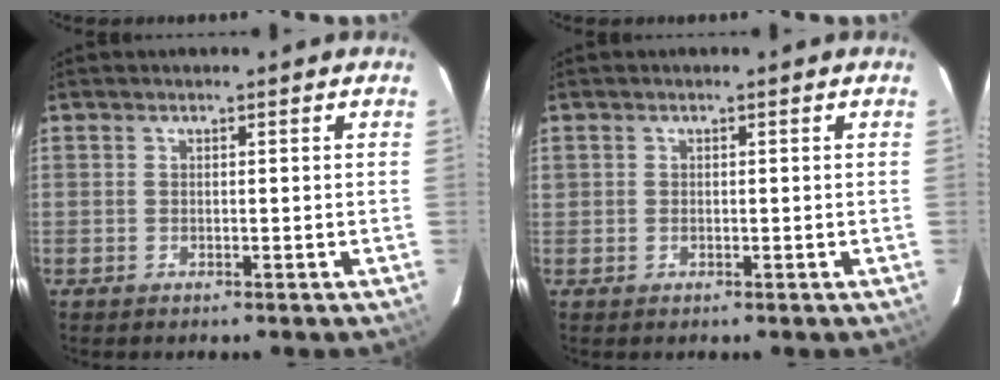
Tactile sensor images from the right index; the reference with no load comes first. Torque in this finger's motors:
{"motor_torque": [-0.11, 0.05, -0.01, 0.00]}